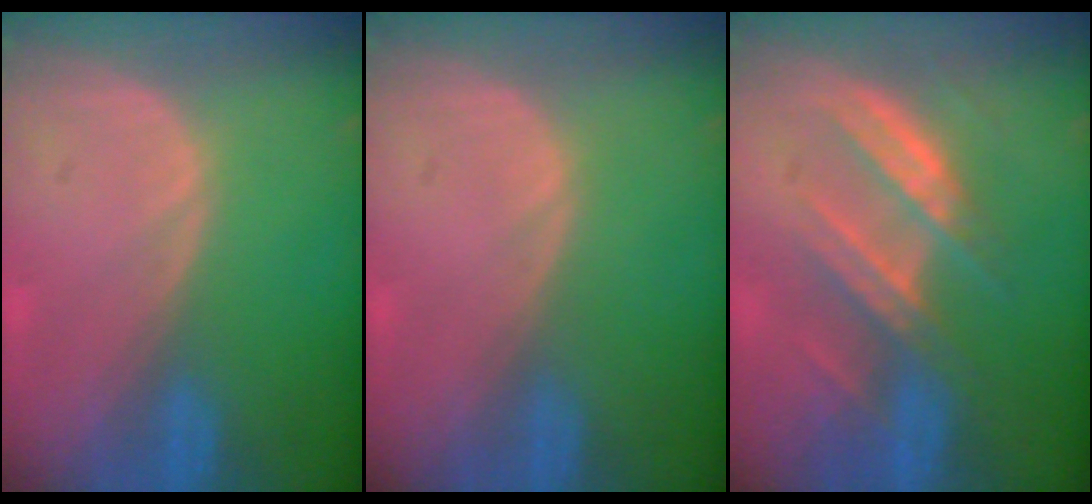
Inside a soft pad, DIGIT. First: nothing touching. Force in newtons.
{"total": 0.0}
{"total": 7.2, "press": 7.0, "slide": 1.6}